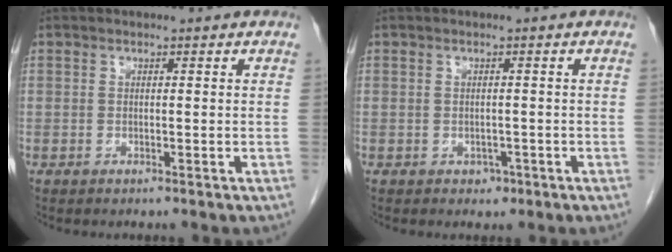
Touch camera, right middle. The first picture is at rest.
{"total": 1.3, "force": [-0.6, 1.1, 0.5], "torque": [-0.005, 0.004, -0.005]}